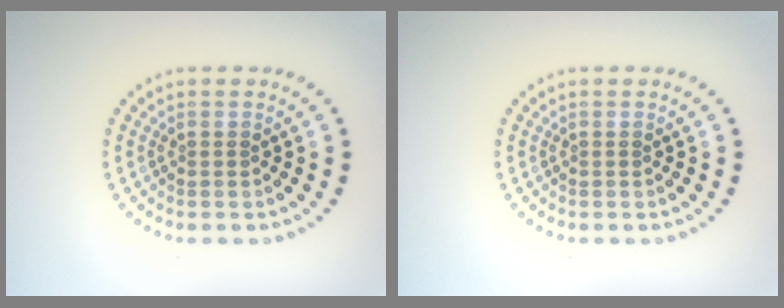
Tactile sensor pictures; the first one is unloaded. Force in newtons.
{"total": 0.0}